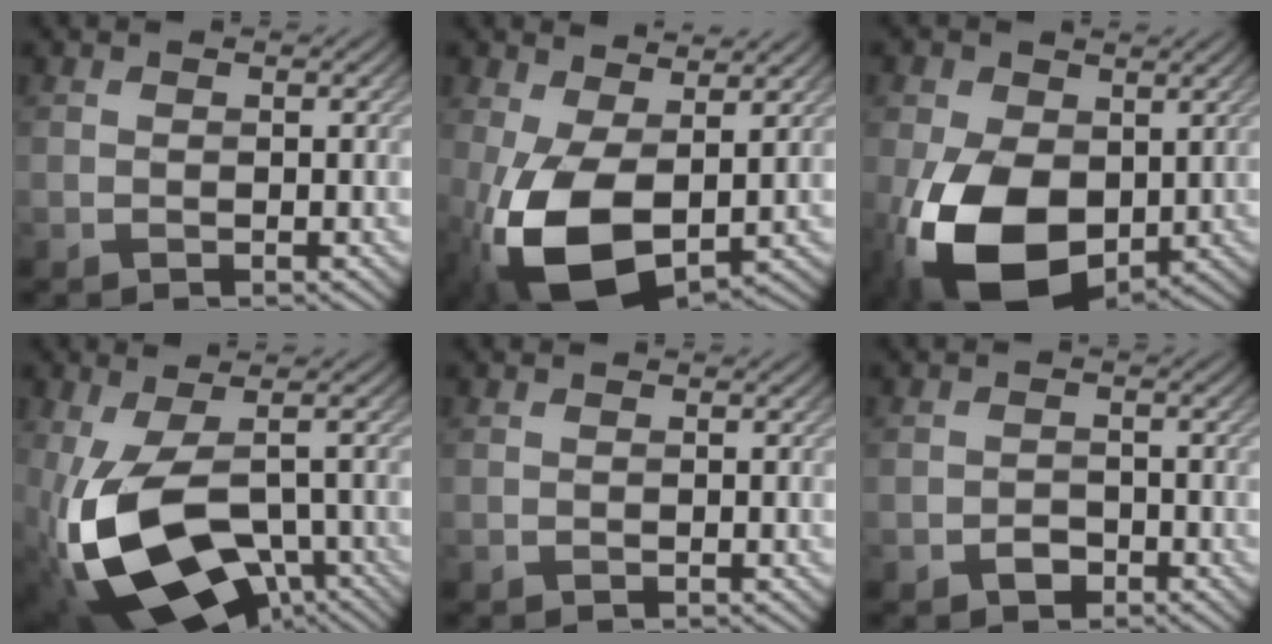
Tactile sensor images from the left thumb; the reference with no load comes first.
{"total": 11.2, "force": [-0.9, 6.6, 9.0], "torque": [-0.208, -0.023, -0.012]}
{"total": 13.7, "force": [-2.3, 9.0, 10.0], "torque": [-0.232, -0.028, -0.041]}
{"total": 16.9, "force": [-4.9, 9.1, 13.4], "torque": [-0.288, -0.051, -0.053]}
{"total": 0.0}
{"total": 1.8, "force": [-1.1, 1.2, 0.7], "torque": [-0.010, 0.002, -0.022]}